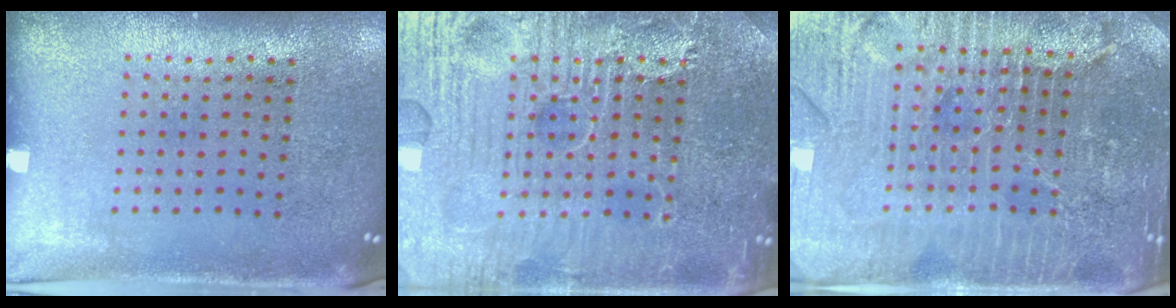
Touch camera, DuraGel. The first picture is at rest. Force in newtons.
{"total": 7.9, "press": 7.9, "slide": 0.9}
{"total": 5.0, "press": 4.7, "slide": 2.0}